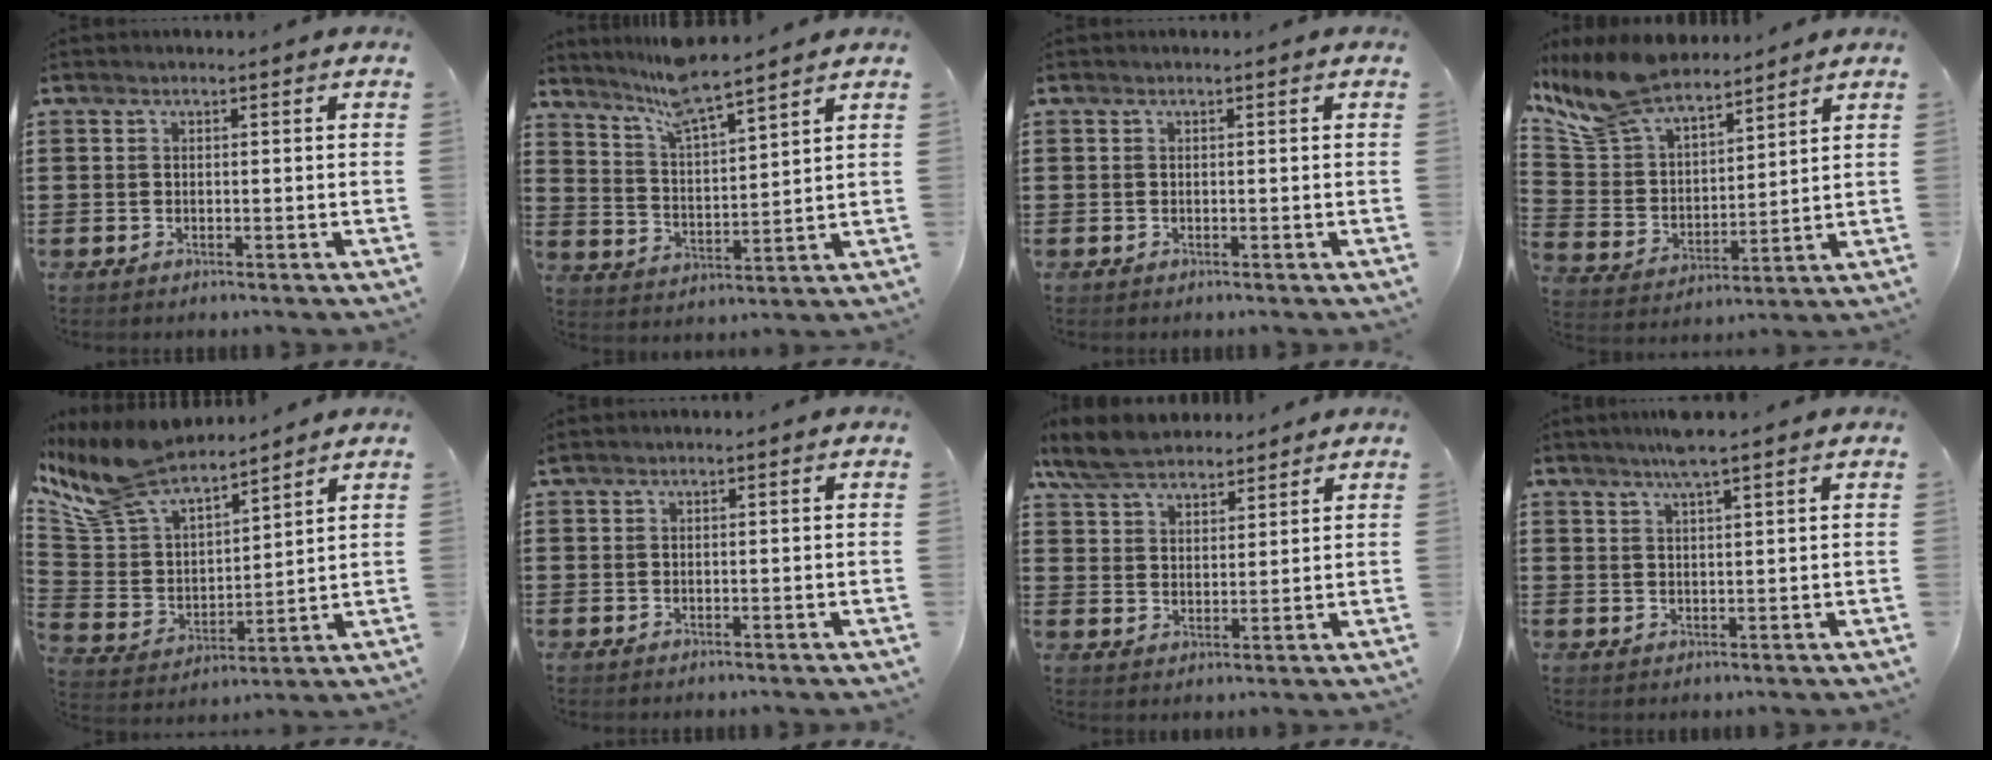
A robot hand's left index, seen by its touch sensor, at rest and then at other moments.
{"total": 7.2, "force": [6.4, -0.2, 3.4], "torque": [-0.088, -0.028, 0.109]}
{"total": 0.0}
{"total": 11.0, "force": [9.9, 3.3, 3.6], "torque": [-0.113, -0.042, 0.186]}
{"total": 11.2, "force": [10.0, 3.4, 3.7], "torque": [-0.120, -0.054, 0.180]}
{"total": 0.0}
{"total": 7.6, "force": [6.7, 2.5, 2.8], "torque": [-0.080, -0.006, 0.127]}
{"total": 3.8, "force": [3.1, 0.0, 2.3], "torque": [-0.051, 0.001, 0.055]}